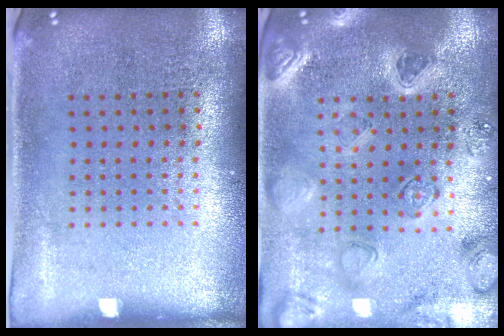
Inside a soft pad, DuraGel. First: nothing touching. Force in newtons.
{"total": 2.3, "press": 2.2, "slide": 0.4}